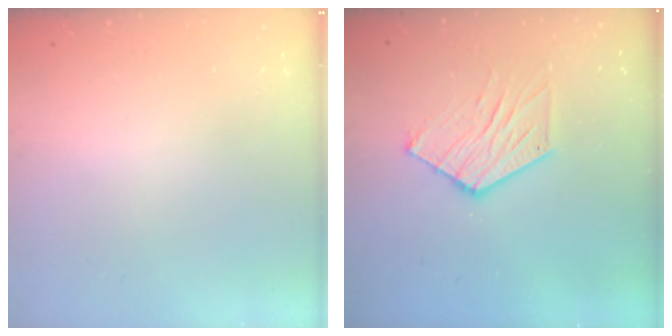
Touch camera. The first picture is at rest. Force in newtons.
{"total": 10.1, "press": 10.1, "slide": 0.9}